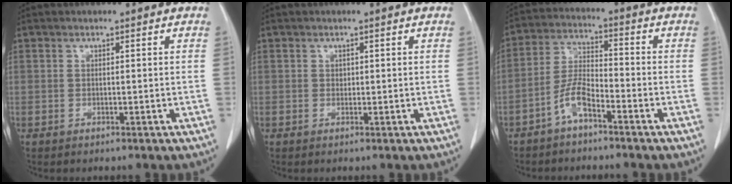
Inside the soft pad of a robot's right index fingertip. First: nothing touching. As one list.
[{"total": 0.6, "force": [0.2, 0.5, 0.2], "torque": [0.000, 0.001, 0.001]}, {"total": 5.7, "force": [-3.7, 1.4, 4.1], "torque": [-0.094, 0.008, -0.076]}]